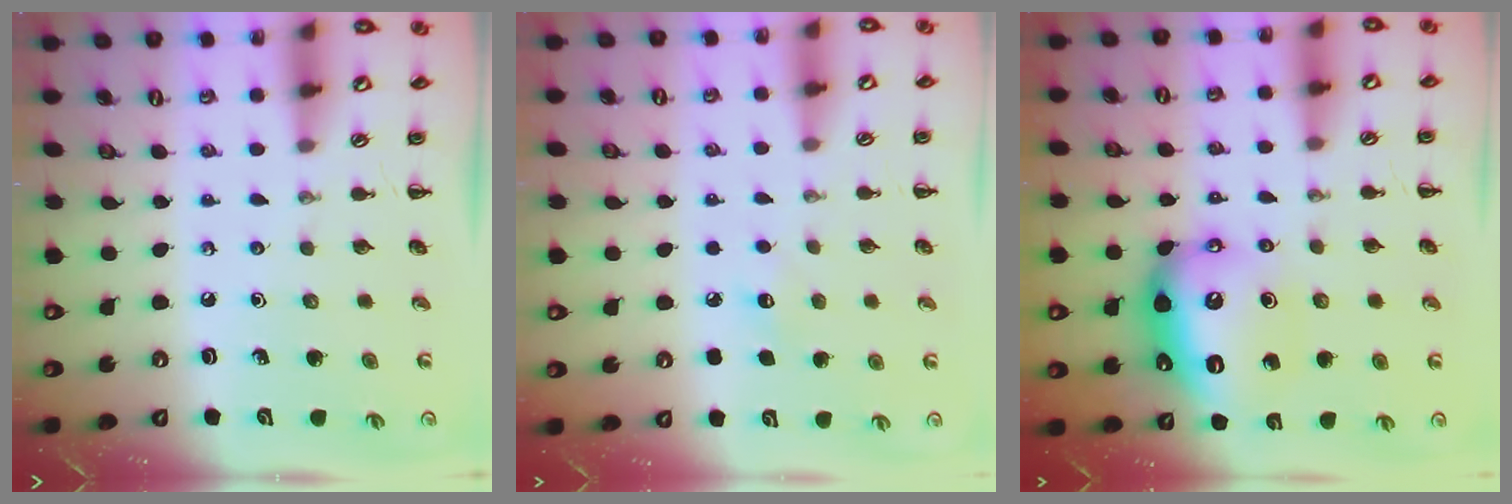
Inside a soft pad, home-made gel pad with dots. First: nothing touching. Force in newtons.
{"total": 5.4, "press": 5.2, "slide": 1.3}
{"total": 14.1, "press": 14.0, "slide": 1.6}